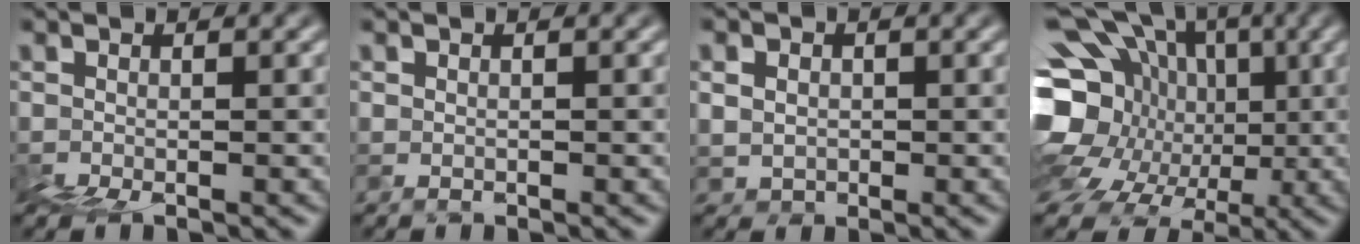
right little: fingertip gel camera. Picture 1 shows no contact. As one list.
[{"total": 0.9, "force": [0.6, -0.1, -0.6], "torque": [0.021, 0.002, 0.017]}, {"total": 2.8, "force": [2.3, 1.6, 0.1], "torque": [0.014, 0.025, 0.032]}, {"total": 16.6, "force": [1.4, 14.6, 7.9], "torque": [-0.169, 0.024, 0.012]}]